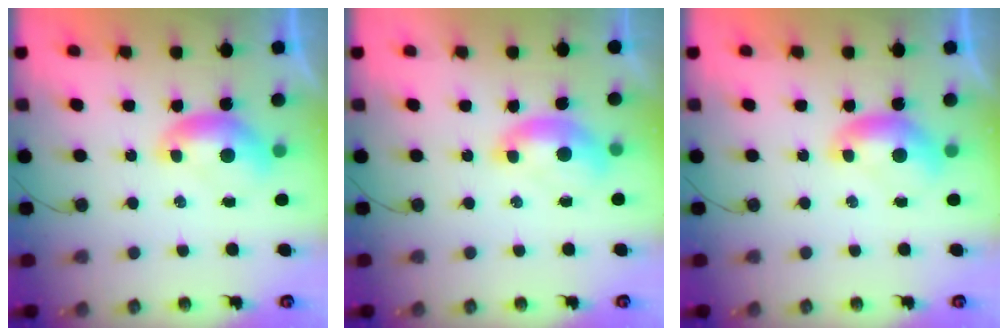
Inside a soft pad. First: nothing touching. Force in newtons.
{"total": 1.8, "press": 1.7, "slide": 0.7}
{"total": 0.0}